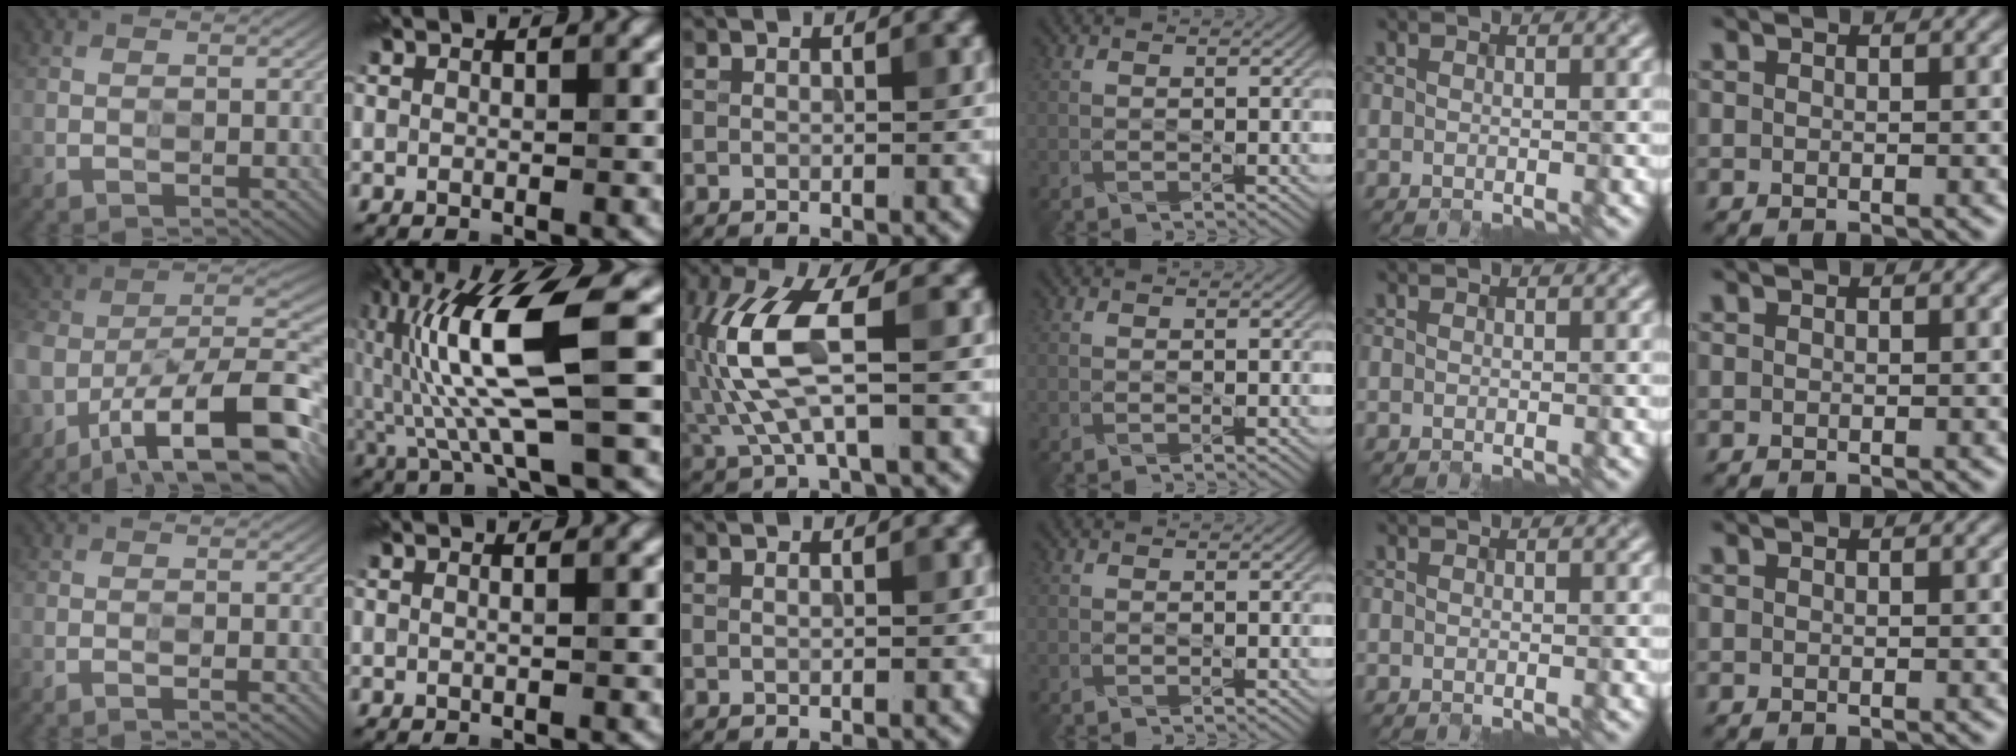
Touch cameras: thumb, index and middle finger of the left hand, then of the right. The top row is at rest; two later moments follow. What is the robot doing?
{"motion": "insert", "object": "drawer"}